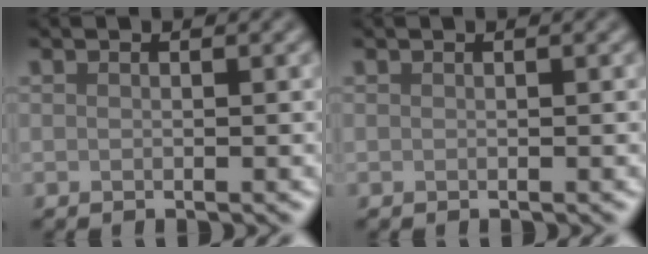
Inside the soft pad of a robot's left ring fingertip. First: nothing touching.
{"total": 0.0}